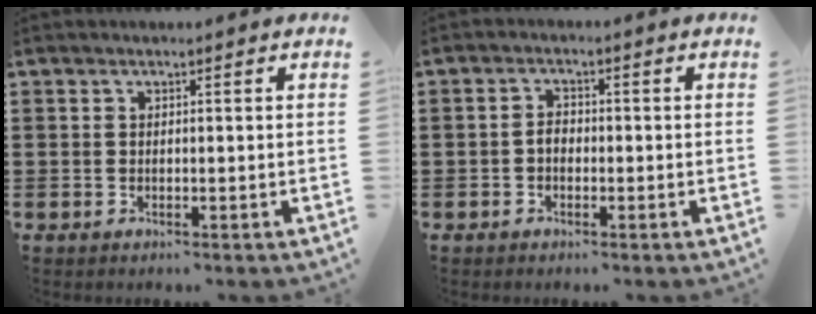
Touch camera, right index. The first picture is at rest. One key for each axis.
{"total": 2.0, "fx": -0.5, "fy": 1.3, "fz": 1.4, "tx": -0.028, "ty": 0.004, "tz": -0.012}